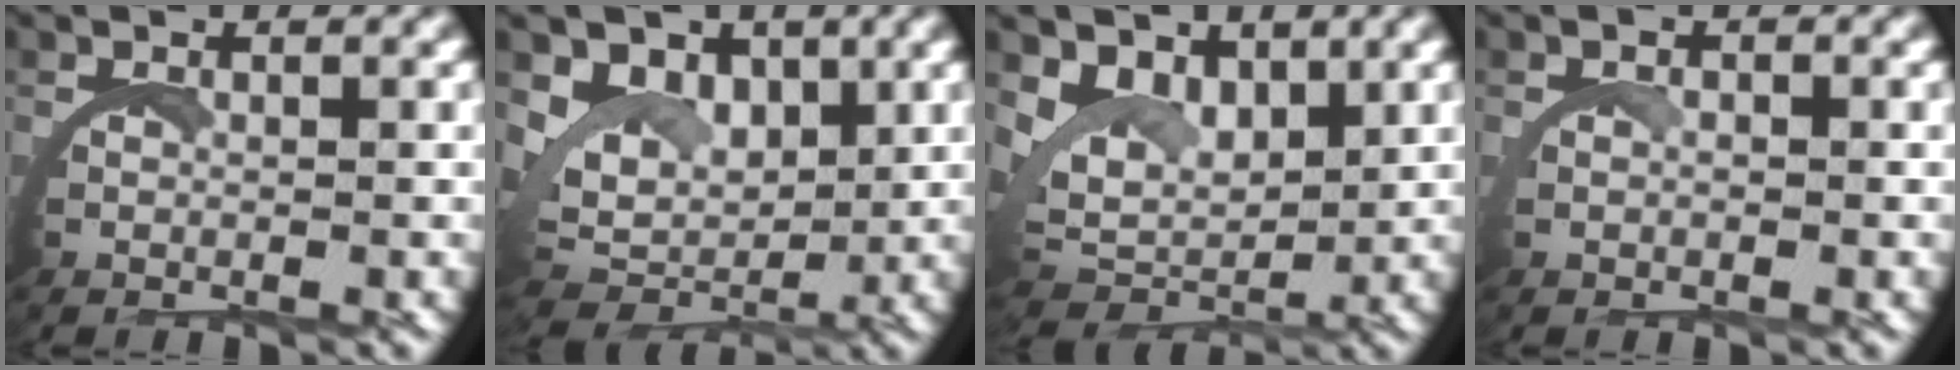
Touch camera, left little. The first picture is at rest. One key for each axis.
{"total": 7.3, "fx": 1.7, "fy": 6.0, "fz": 3.9, "tx": -0.100, "ty": -0.027, "tz": 0.036}
{"total": 6.5, "fx": 2.6, "fy": 4.7, "fz": 3.6, "tx": -0.092, "ty": -0.021, "tz": 0.052}
{"total": 0.5, "fx": 0.3, "fy": 0.0, "fz": 0.5, "tx": -0.012, "ty": -0.001, "tz": 0.004}